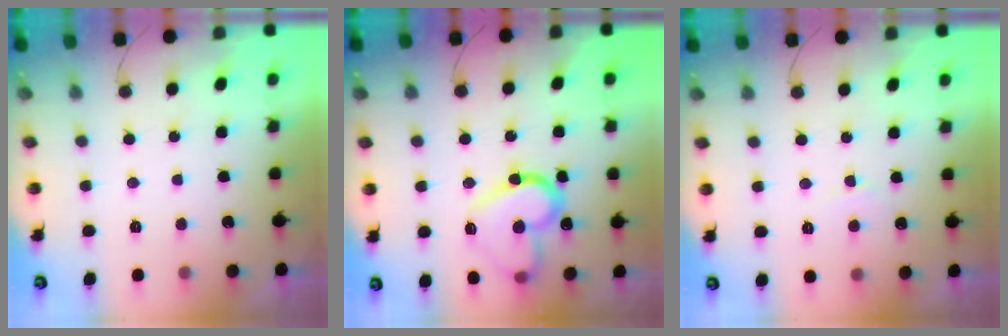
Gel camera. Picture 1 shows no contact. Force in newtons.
{"total": 15.6, "press": 15.5, "slide": 1.4}
{"total": 3.0, "press": 3.0, "slide": 0.3}